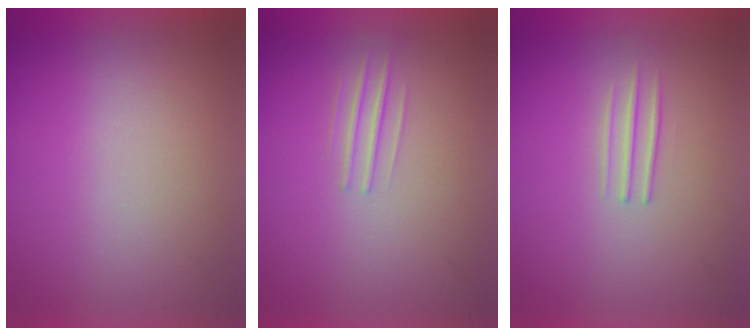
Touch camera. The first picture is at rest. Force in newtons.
{"total": 1.2}
{"total": 1.3}